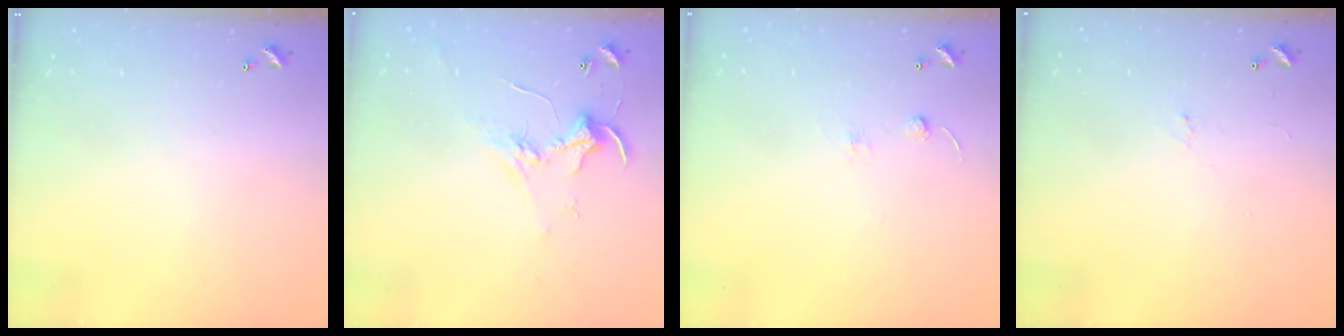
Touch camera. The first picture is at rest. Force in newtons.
{"total": 2.5, "press": 2.5, "slide": 0.2}
{"total": 2.5, "press": 2.4, "slide": 0.8}
{"total": 0.7, "press": 0.4, "slide": 0.6}